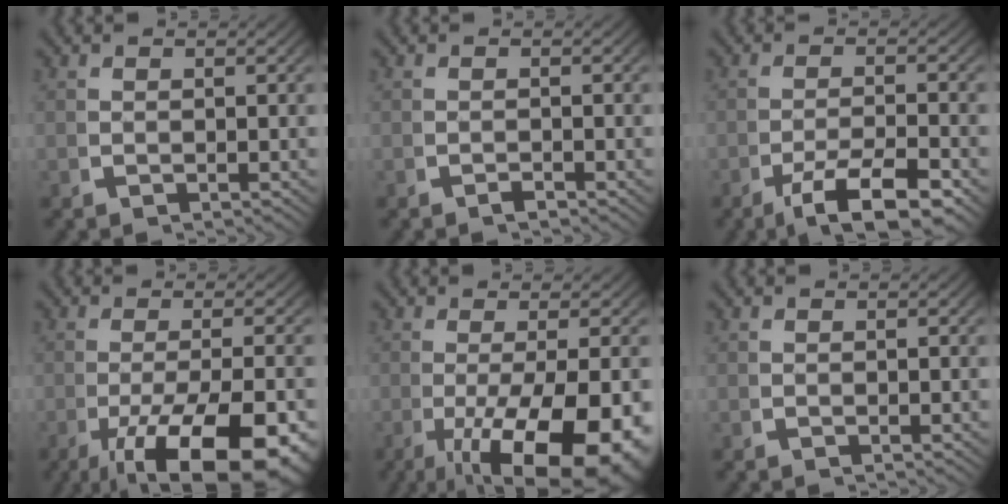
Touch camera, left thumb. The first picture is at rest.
{"total": 0.7, "force": [-0.6, 0.1, 0.2], "torque": [-0.005, -0.001, -0.012]}
{"total": 5.5, "force": [-2.7, 2.2, 4.2], "torque": [-0.076, -0.009, -0.038]}
{"total": 11.1, "force": [-4.4, 5.2, 8.7], "torque": [-0.155, -0.042, -0.042]}
{"total": 12.5, "force": [-4.3, 6.1, 10.0], "torque": [-0.181, -0.050, -0.033]}
{"total": 0.0}